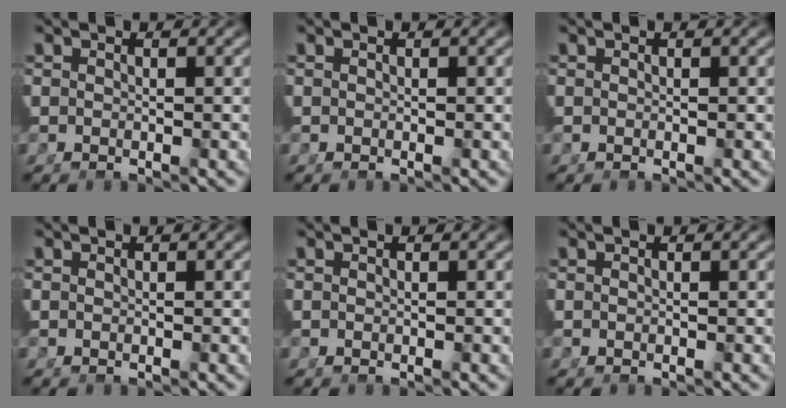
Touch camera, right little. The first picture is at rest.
{"total": 0.0}
{"total": 0.0}
{"total": 0.0}
{"total": 0.0}
{"total": 0.0}